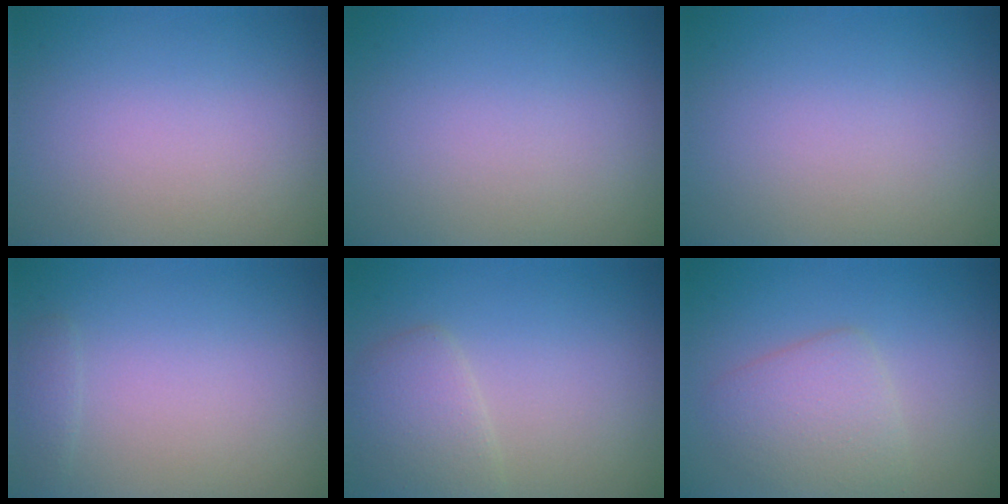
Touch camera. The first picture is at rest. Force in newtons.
{"total": 0.0}
{"total": 0.0}
{"total": 0.8, "press": 0.8, "slide": 0.1}
{"total": 2.7, "press": 2.7, "slide": 0.1}
{"total": 3.4, "press": 3.4, "slide": 0.1}